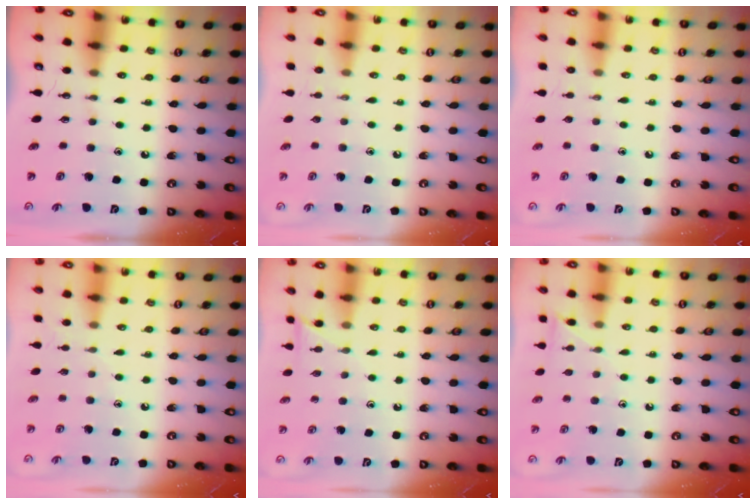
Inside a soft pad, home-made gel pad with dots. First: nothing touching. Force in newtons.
{"total": 0.0}
{"total": 0.0}
{"total": 3.3, "press": 3.2, "slide": 0.3}
{"total": 6.5, "press": 6.4, "slide": 0.4}
{"total": 6.7, "press": 6.7, "slide": 0.6}